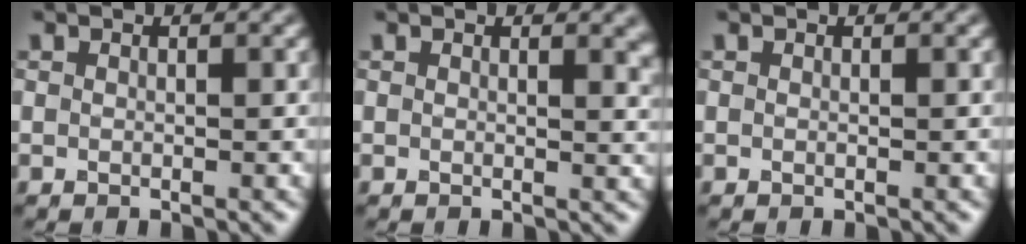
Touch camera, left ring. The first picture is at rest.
{"total": 1.8, "force": [1.0, 0.7, 1.4], "torque": [-0.007, -0.001, 0.013]}
{"total": 0.0}